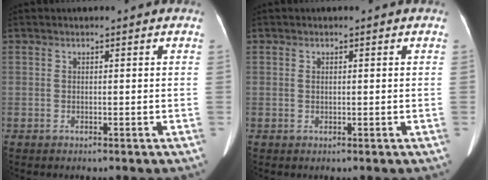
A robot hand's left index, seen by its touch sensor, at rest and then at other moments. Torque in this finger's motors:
{"motor_torque": [-0.08, -0.06, -0.02, -0.01]}